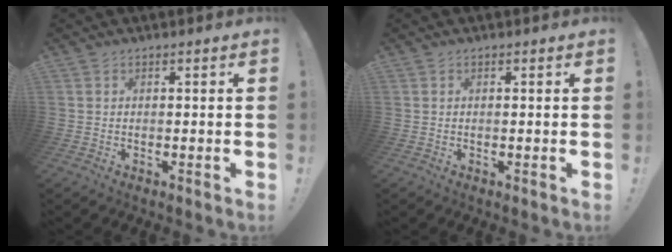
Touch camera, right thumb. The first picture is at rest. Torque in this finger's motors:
{"motor_torque": [0.08, 0.15, 0.04, -0.15, 0.04]}